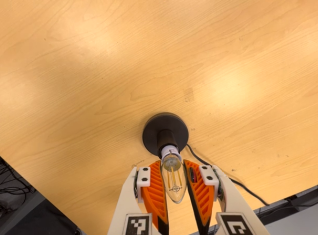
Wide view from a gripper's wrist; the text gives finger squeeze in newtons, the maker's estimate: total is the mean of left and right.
{"total": 13.6, "left": 14.4, "right": 12.7}